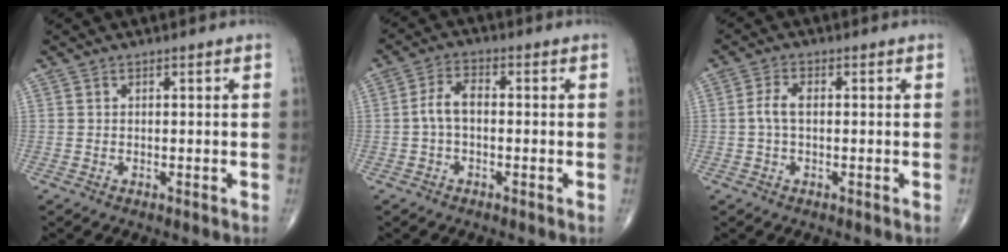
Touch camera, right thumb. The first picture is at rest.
{"total": 4.7, "force": [-0.5, 2.6, 3.8], "torque": [-0.073, 0.019, -0.017]}
{"total": 3.3, "force": [0.0, 1.7, 2.9], "torque": [-0.065, 0.010, -0.003]}